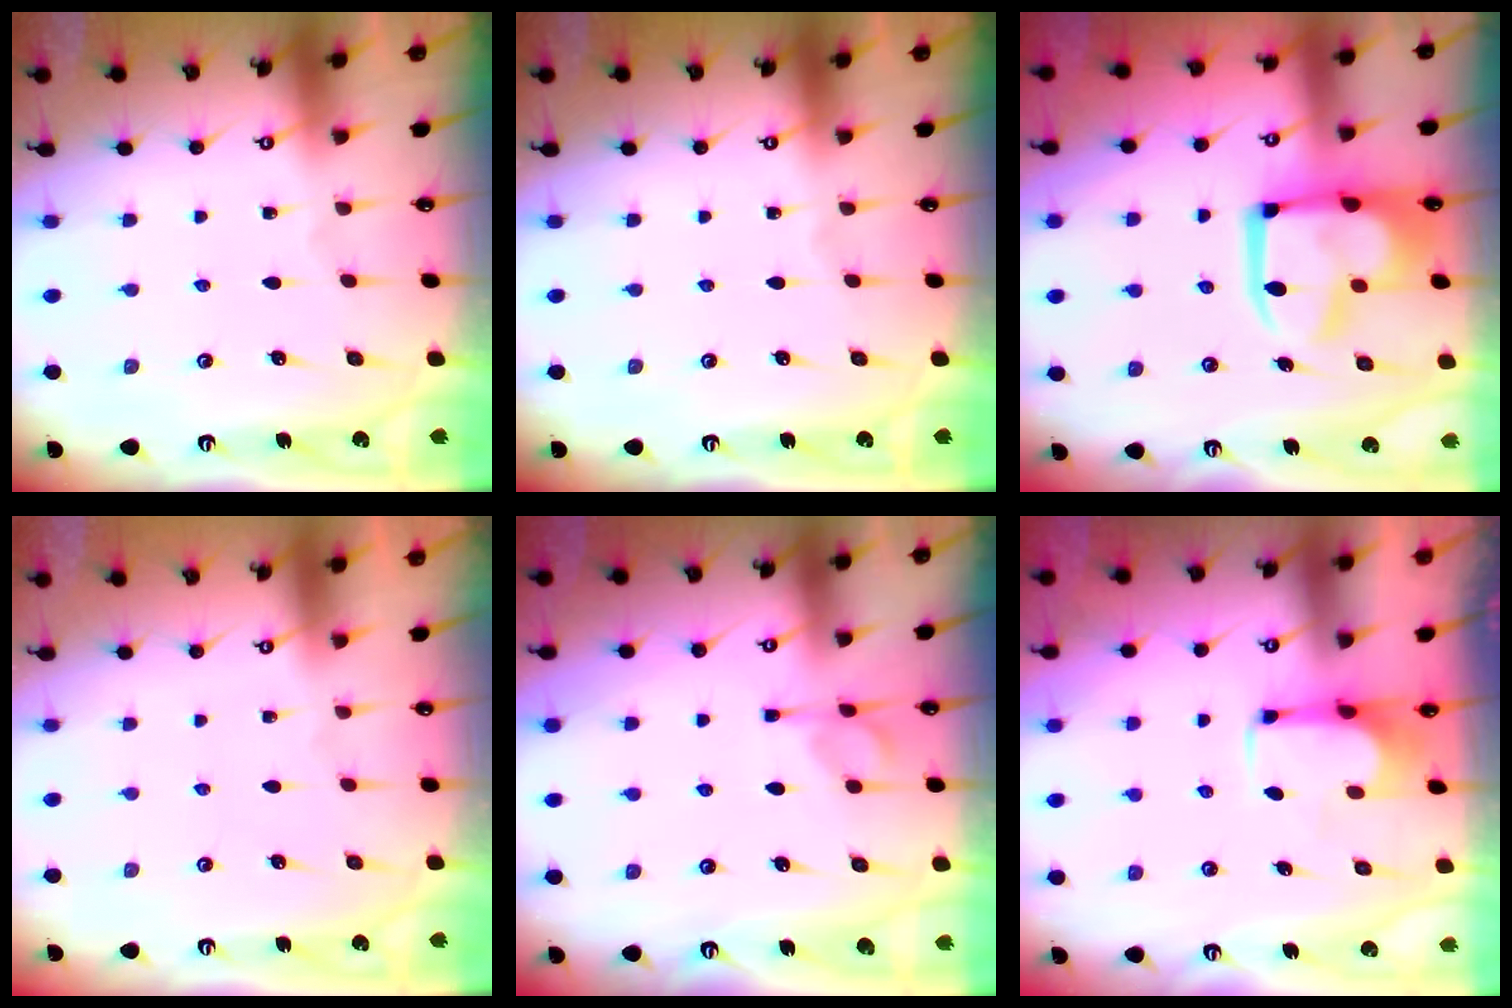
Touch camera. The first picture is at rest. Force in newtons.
{"total": 0.0}
{"total": 10.0, "press": 9.8, "slide": 1.6}
{"total": 1.5, "press": 1.4, "slide": 0.6}
{"total": 6.1, "press": 6.1, "slide": 0.5}
{"total": 0.9, "press": 0.2, "slide": 0.9}